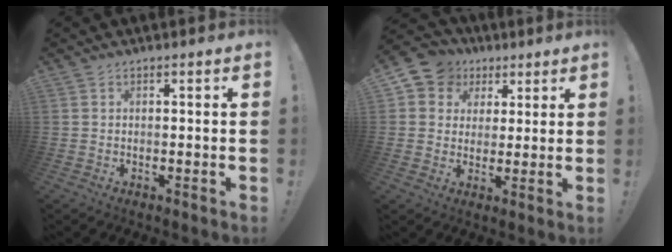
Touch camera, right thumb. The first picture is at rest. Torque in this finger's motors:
{"motor_torque": [0.81, 0.74, 0.39, -0.03, -0.02]}